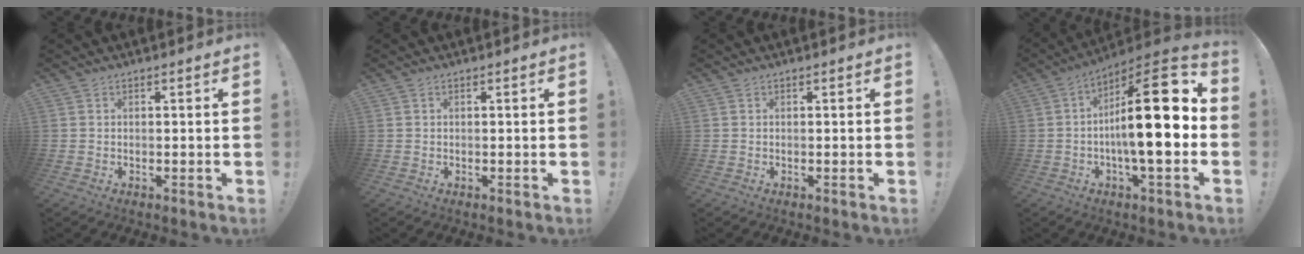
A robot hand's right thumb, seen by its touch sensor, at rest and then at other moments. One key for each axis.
{"total": 0.0}
{"total": 0.0}
{"total": 21.9, "fx": 0.1, "fy": 5.5, "fz": 21.2, "tx": -0.323, "ty": -0.004, "tz": -0.010}